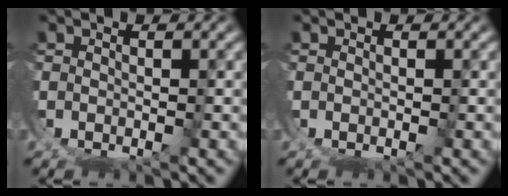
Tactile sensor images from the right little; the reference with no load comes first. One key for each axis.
{"total": 0.0}